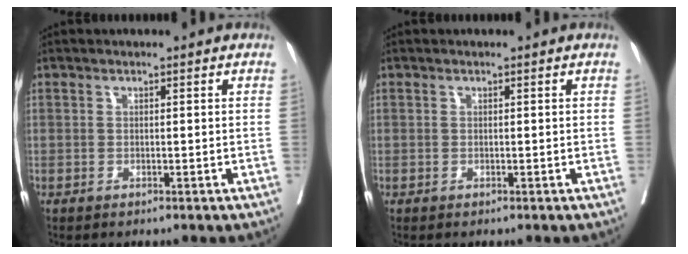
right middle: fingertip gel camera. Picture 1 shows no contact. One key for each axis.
{"total": 0.0}